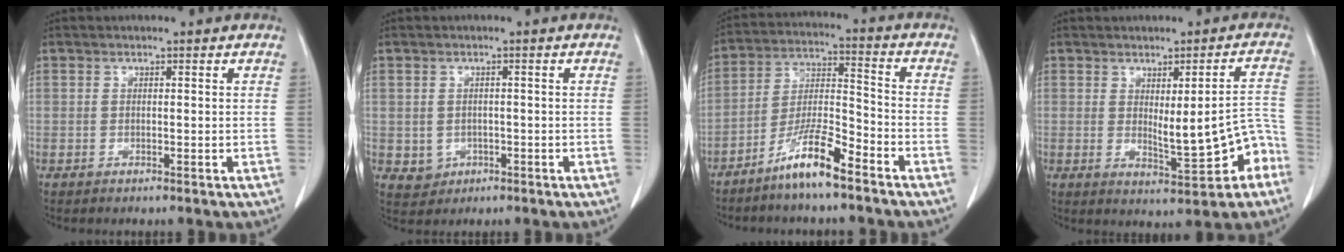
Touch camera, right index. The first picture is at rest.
{"total": 3.2, "force": [-0.8, 3.0, 0.8], "torque": [-0.007, 0.004, -0.001]}
{"total": 9.7, "force": [-6.9, 0.9, 6.7], "torque": [-0.135, -0.013, -0.135]}
{"total": 8.8, "force": [-2.5, 2.0, 8.2], "torque": [-0.101, 0.012, -0.022]}